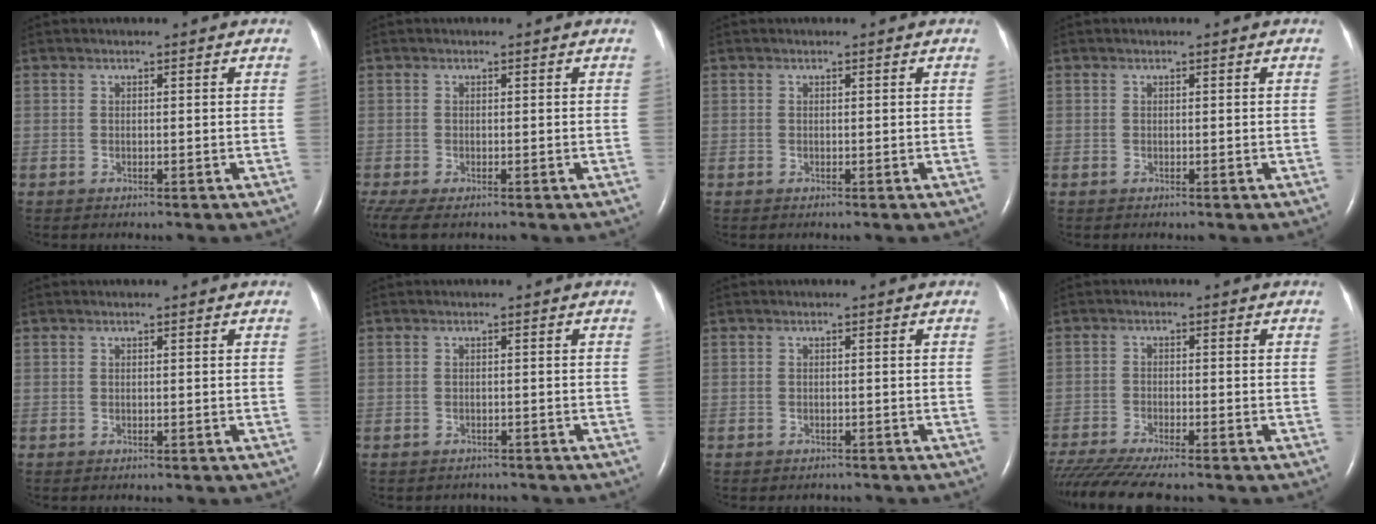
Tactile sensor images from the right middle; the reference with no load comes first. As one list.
[{"total": 5.4, "force": [-3.6, 2.2, 3.4], "torque": [-0.079, -0.012, -0.062]}, {"total": 0.0}, {"total": 0.0}, {"total": 0.0}, {"total": 2.3, "force": [-2.1, 0.9, -0.2], "torque": [-0.003, -0.002, -0.028]}, {"total": 2.0, "force": [-1.9, 0.8, 0.2], "torque": [-0.010, -0.002, -0.023]}, {"total": 12.1, "force": [-10.4, 0.7, 6.0], "torque": [-0.093, -0.025, -0.167]}]